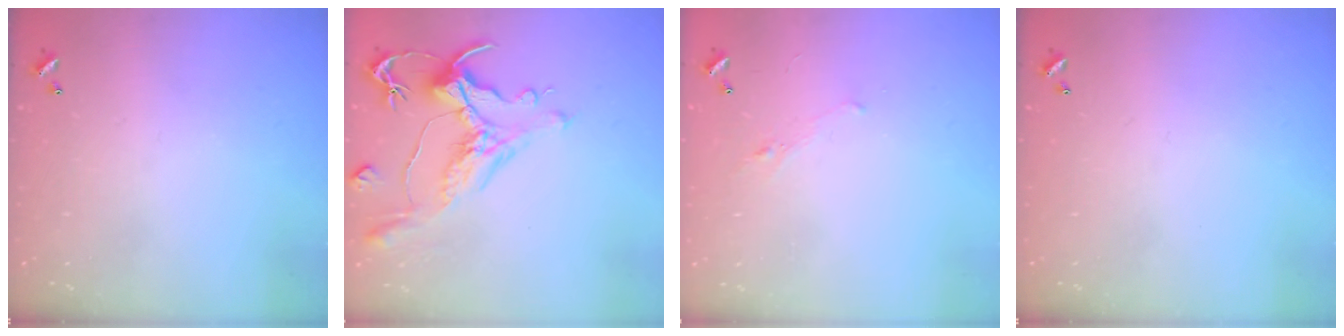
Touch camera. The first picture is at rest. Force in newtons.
{"total": 1.5, "press": 0.4, "slide": 1.5}
{"total": 0.7, "press": 0.2, "slide": 0.6}
{"total": 0.0}